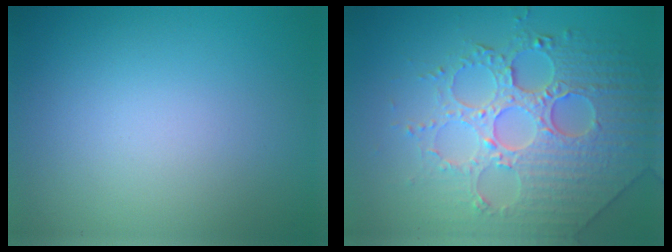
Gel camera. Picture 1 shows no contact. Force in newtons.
{"total": 7.7, "press": 6.1, "slide": 4.6}